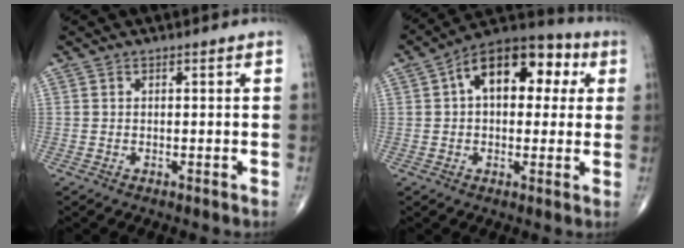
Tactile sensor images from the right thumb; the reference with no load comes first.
{"total": 16.0, "force": [3.9, 9.5, 12.3], "torque": [-0.142, 0.032, 0.048]}